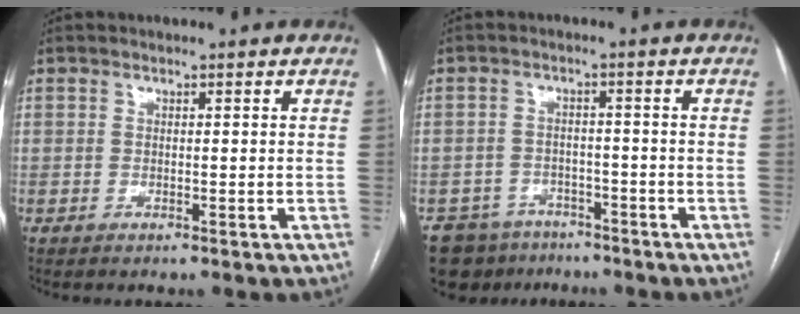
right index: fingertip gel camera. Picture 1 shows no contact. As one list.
[{"total": 8.1, "force": [-6.3, 5.0, 1.0], "torque": [-0.014, 0.006, -0.092]}]